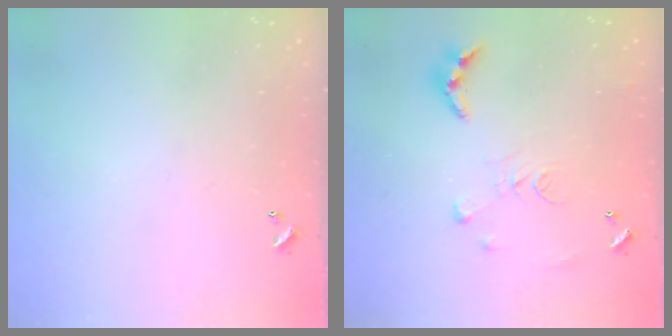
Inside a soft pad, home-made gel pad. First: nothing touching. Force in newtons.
{"total": 9.6, "press": 9.5, "slide": 0.9}